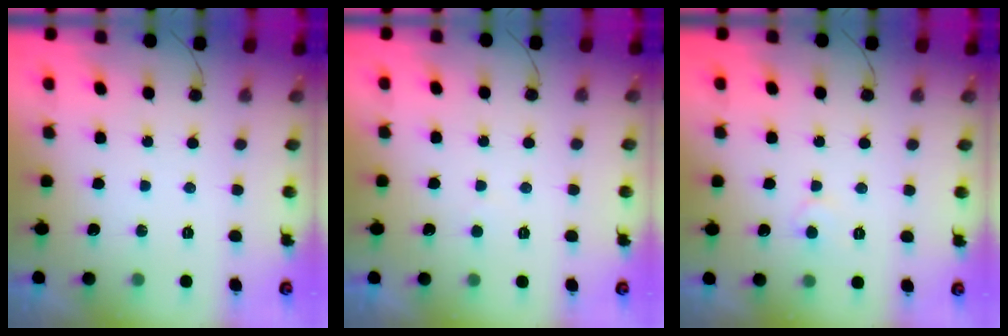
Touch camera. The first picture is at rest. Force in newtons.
{"total": 1.9, "press": 1.9, "slide": 0.3}
{"total": 5.1, "press": 5.0, "slide": 0.5}